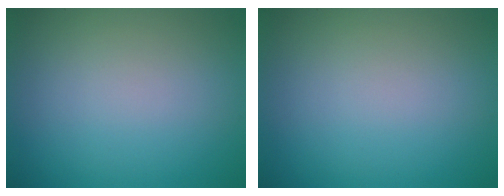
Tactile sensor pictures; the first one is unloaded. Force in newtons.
{"total": 0.0}